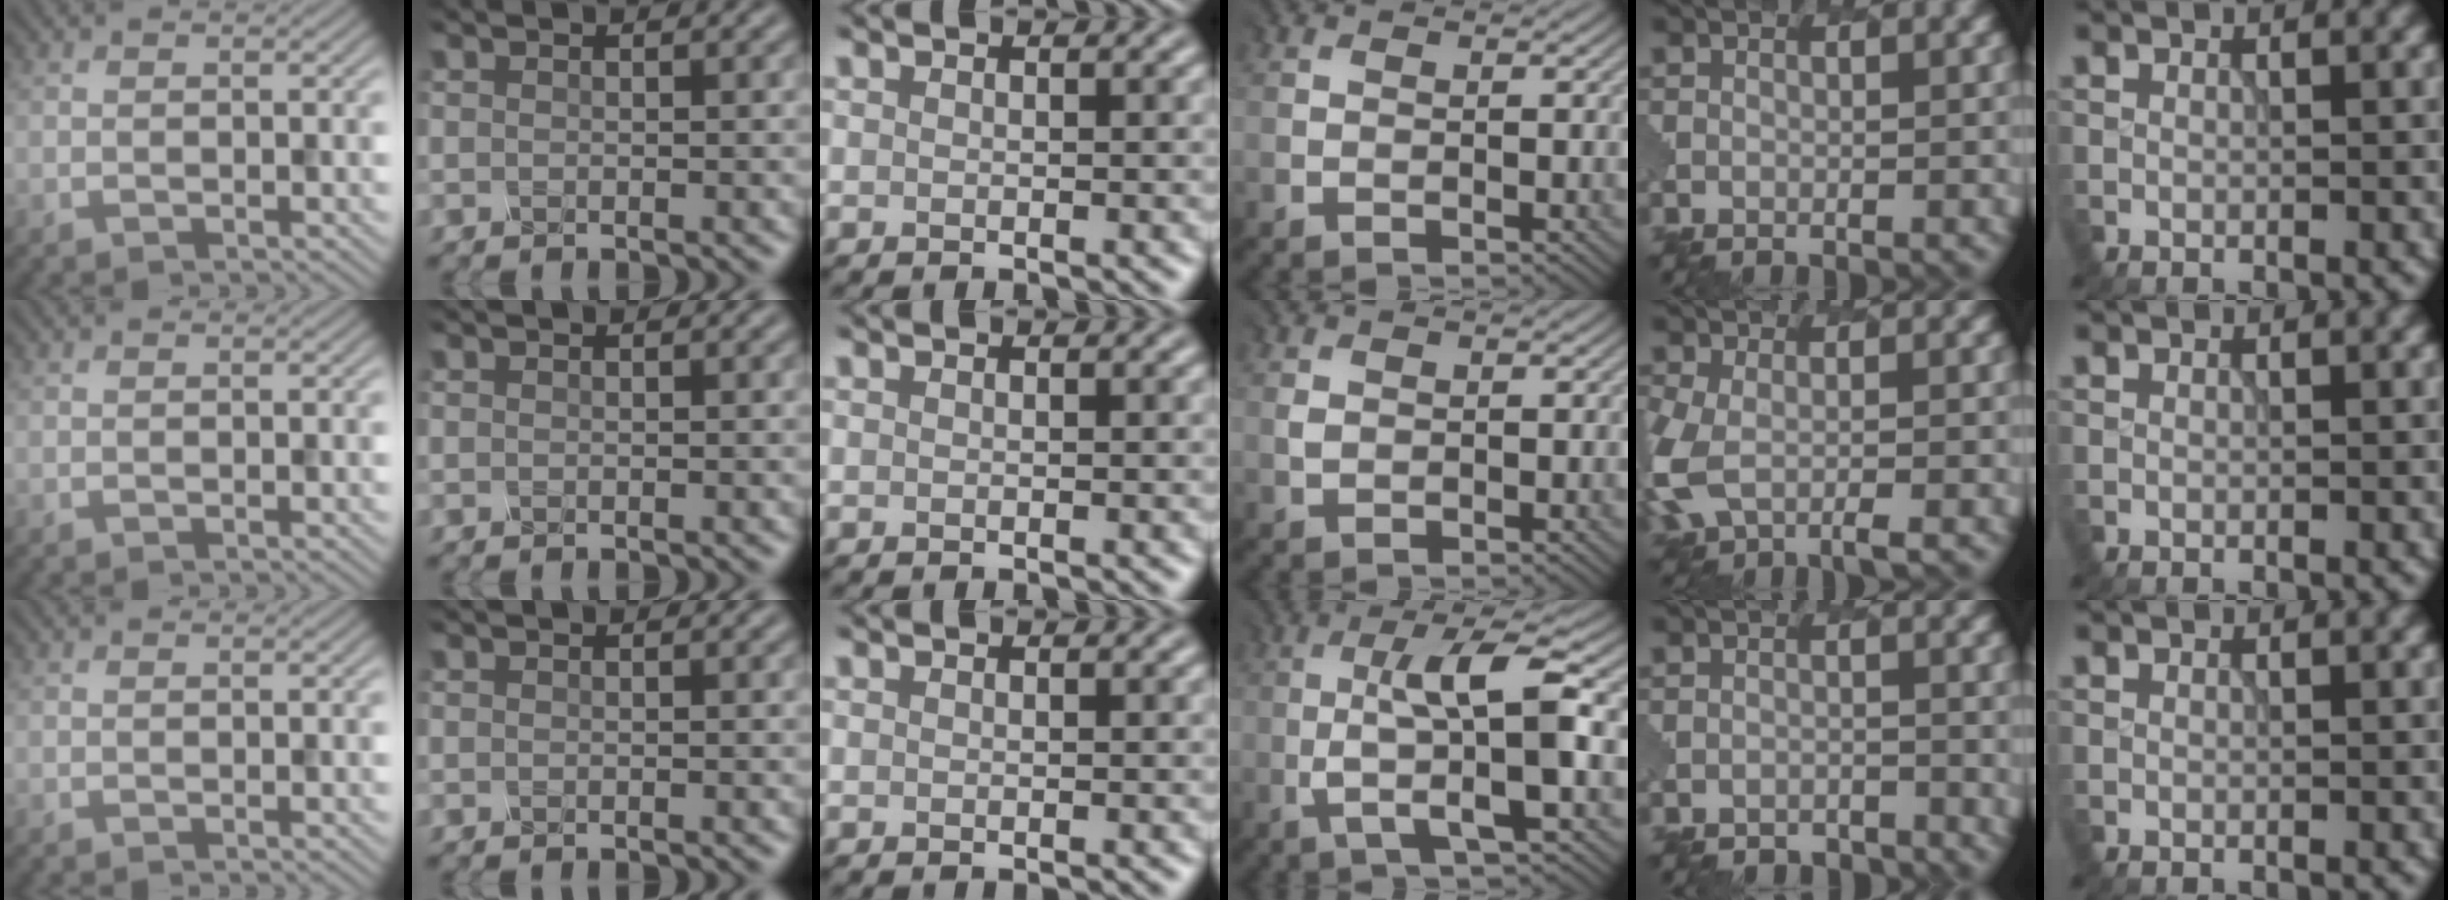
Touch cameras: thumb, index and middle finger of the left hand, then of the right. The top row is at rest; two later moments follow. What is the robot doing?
{"motion": "dispense", "object": "pipette"}